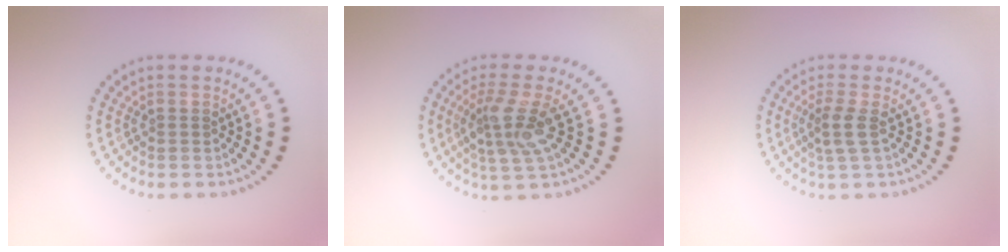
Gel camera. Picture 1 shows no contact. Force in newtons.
{"total": 3.5, "press": 3.0, "slide": 1.9}
{"total": 1.9, "press": 1.5, "slide": 1.2}